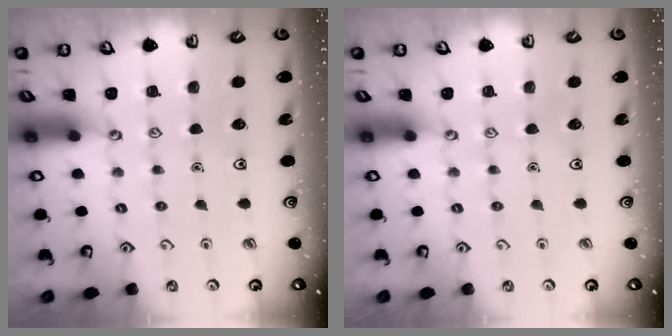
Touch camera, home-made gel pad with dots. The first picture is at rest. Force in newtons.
{"total": 0.0}